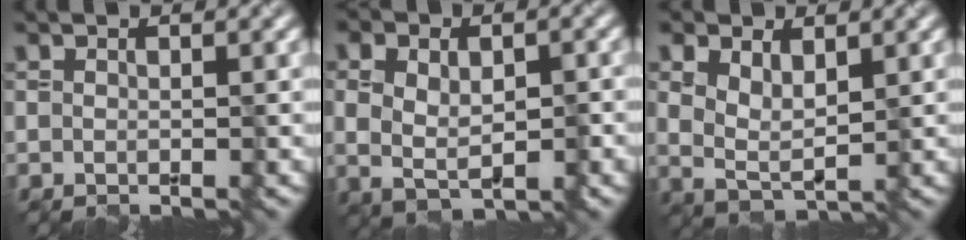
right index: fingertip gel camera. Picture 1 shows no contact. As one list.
[{"total": 4.6, "force": [-0.3, 2.7, 3.7], "torque": [-0.072, -0.010, 0.013]}, {"total": 2.6, "force": [1.1, 1.4, 1.8], "torque": [-0.049, -0.007, 0.033]}]